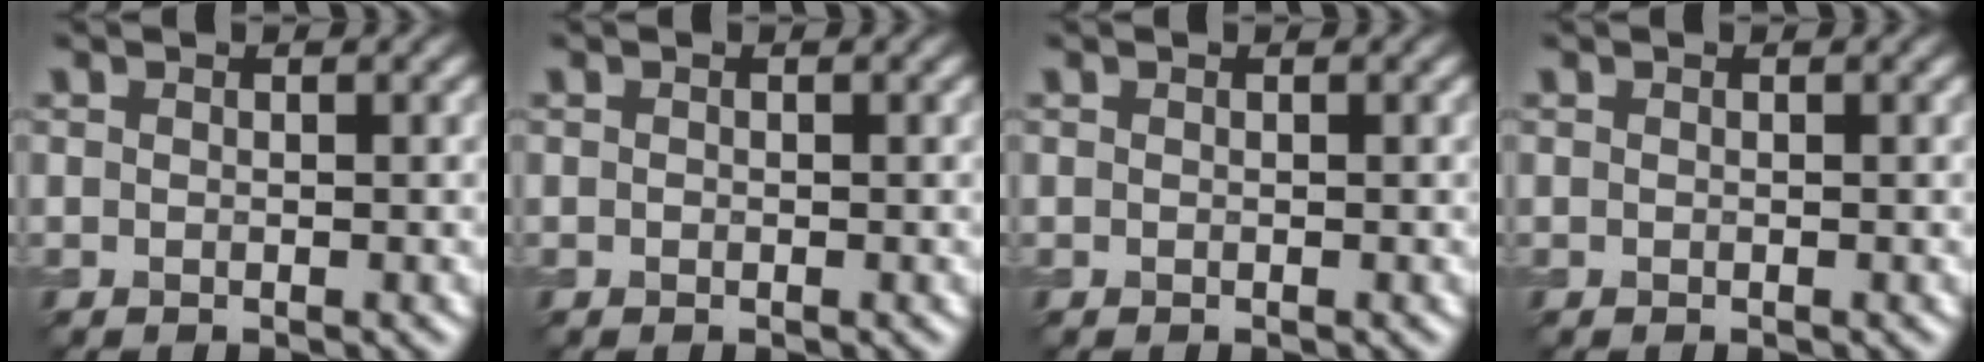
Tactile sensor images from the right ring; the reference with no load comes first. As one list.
[{"total": 0.0}, {"total": 0.0}, {"total": 0.0}]